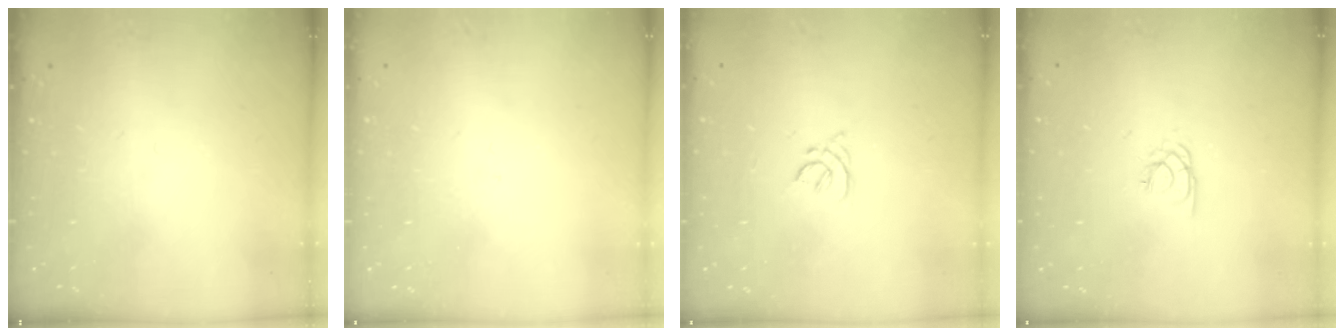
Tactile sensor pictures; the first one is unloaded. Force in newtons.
{"total": 2.0, "press": 2.0, "slide": 0.3}
{"total": 2.0, "press": 2.0, "slide": 0.6}
{"total": 2.0, "press": 2.0, "slide": 0.3}